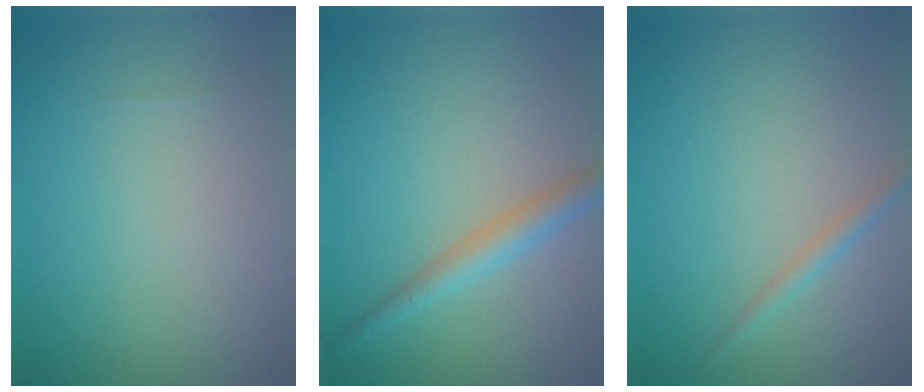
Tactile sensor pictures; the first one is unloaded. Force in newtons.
{"total": 2.6, "press": 2.6, "slide": 0.0}
{"total": 1.1, "press": 1.1, "slide": 0.1}